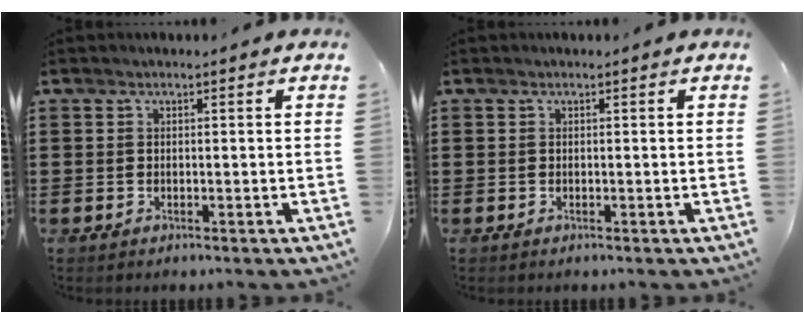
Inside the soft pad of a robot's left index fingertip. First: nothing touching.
{"total": 0.0}